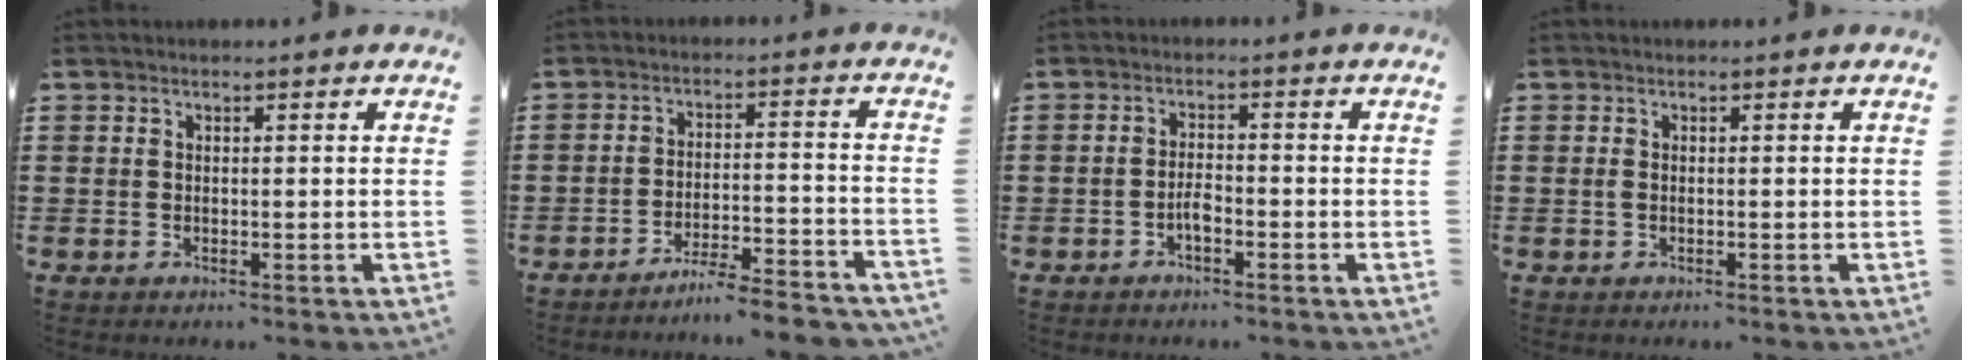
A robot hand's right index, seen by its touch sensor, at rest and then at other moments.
{"total": 5.5, "force": [-5.2, -0.6, 1.8], "torque": [-0.028, -0.009, -0.101]}
{"total": 2.4, "force": [-1.4, 0.8, 1.8], "torque": [-0.034, 0.005, -0.027]}
{"total": 0.5, "force": [-0.1, 0.2, 0.5], "torque": [-0.012, -0.002, -0.002]}